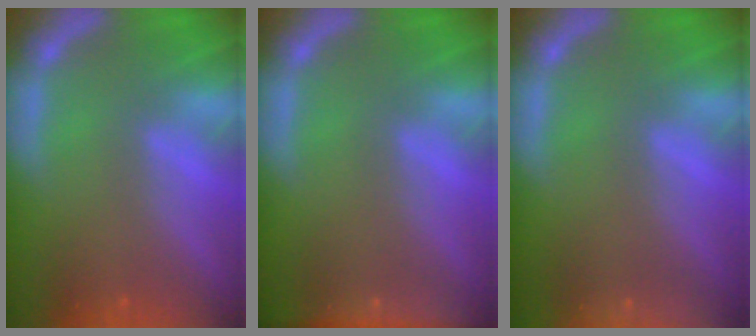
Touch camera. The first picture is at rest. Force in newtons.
{"total": 5.5}
{"total": 9.5}